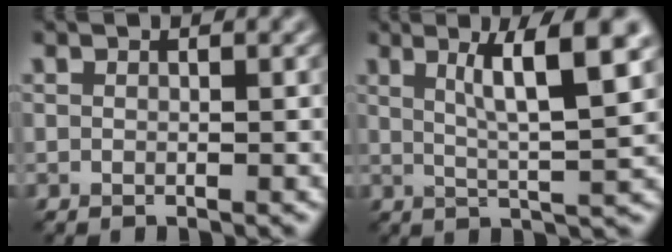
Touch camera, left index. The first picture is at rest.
{"total": 6.8, "force": [2.6, 1.1, 6.2], "torque": [-0.089, 0.002, 0.042]}